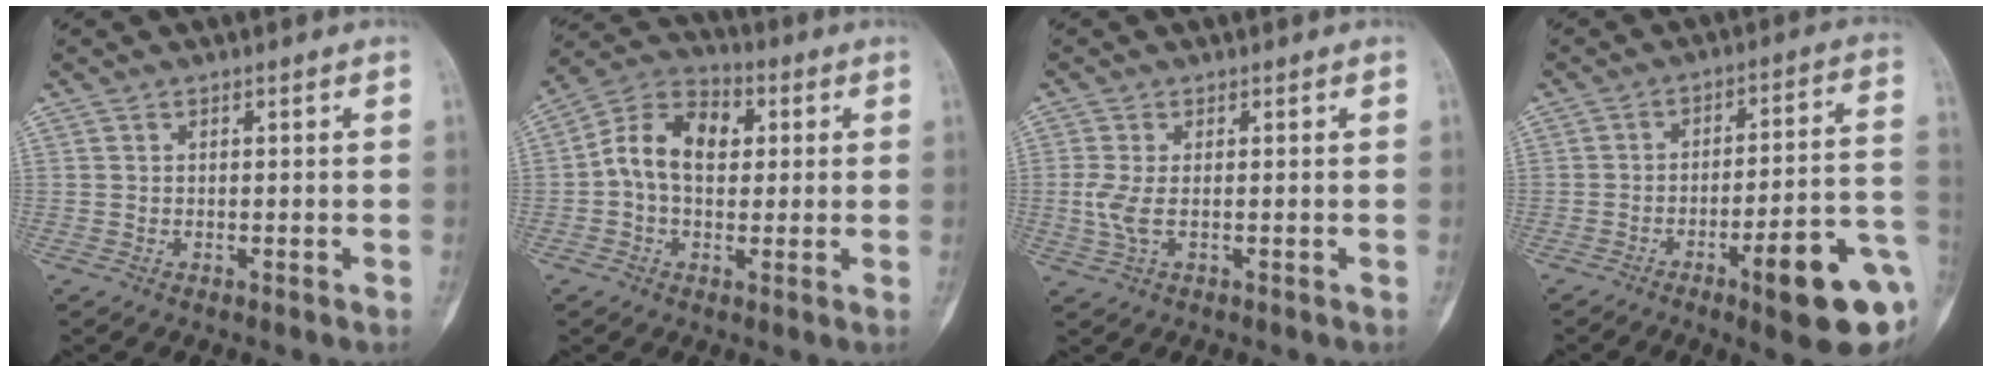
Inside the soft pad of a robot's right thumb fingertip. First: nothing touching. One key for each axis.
{"total": 11.3, "fx": 1.2, "fy": 7.7, "fz": 8.2, "tx": -0.125, "ty": 0.027, "tz": 0.012}
{"total": 3.2, "fx": -0.2, "fy": 1.5, "fz": 2.8, "tx": -0.082, "ty": -0.008, "tz": -0.005}
{"total": 17.0, "fx": -6.7, "fy": 3.5, "fz": 15.2, "tx": -0.159, "ty": 0.035, "tz": -0.085}